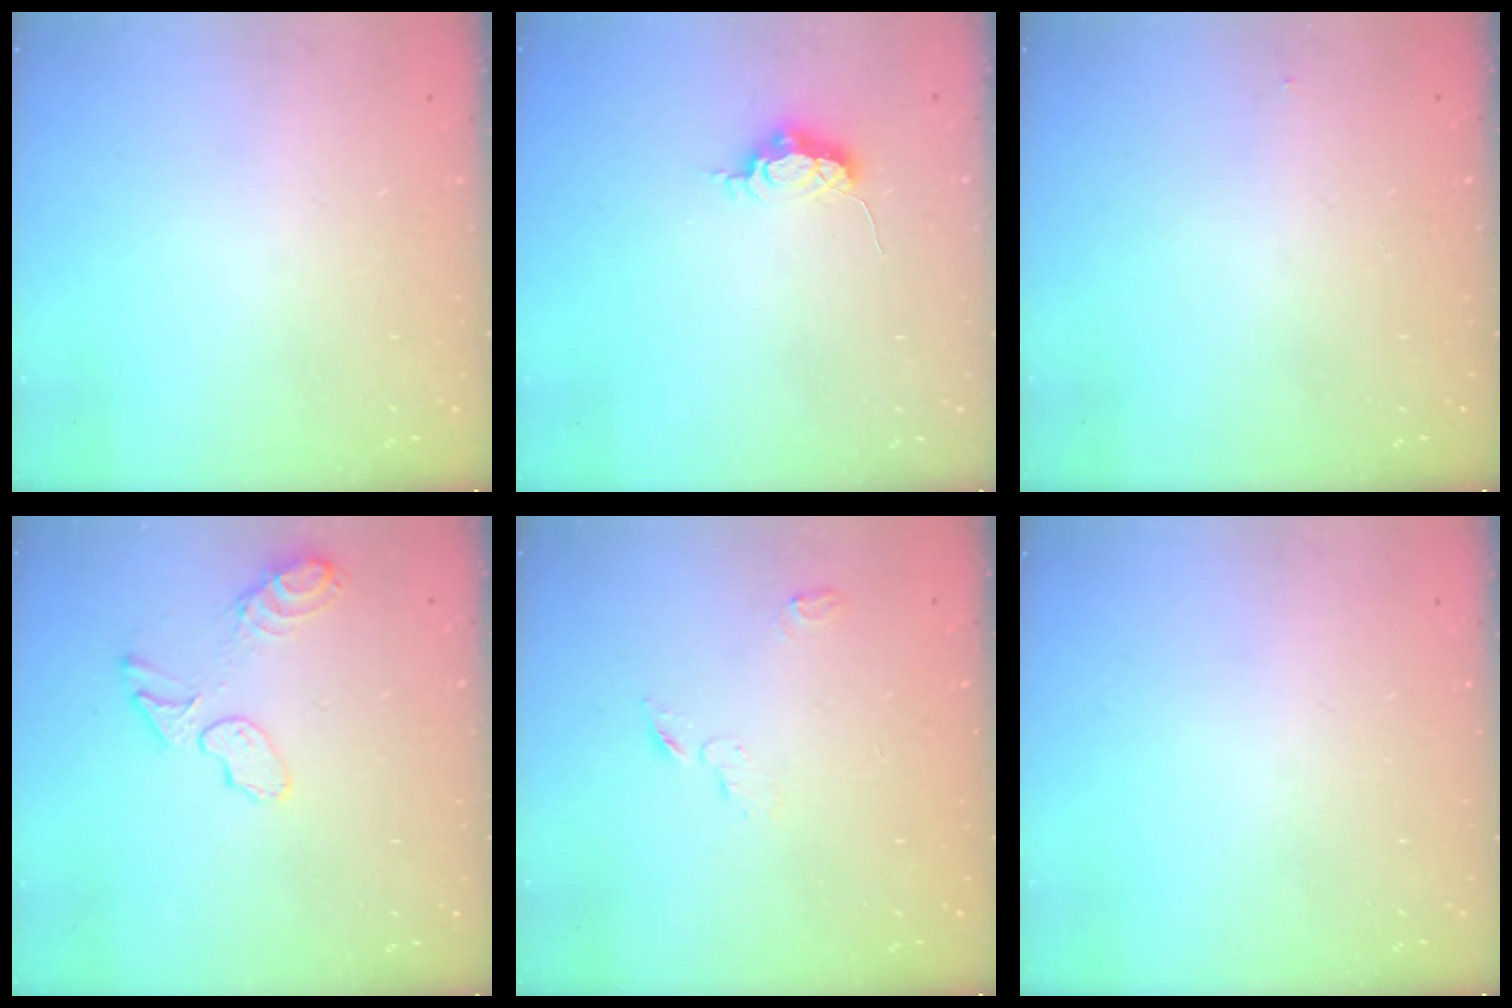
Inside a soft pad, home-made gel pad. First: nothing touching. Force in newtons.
{"total": 5.8, "press": 5.7, "slide": 0.5}
{"total": 5.7, "press": 1.1, "slide": 5.6}
{"total": 9.2, "press": 9.1, "slide": 1.4}
{"total": 3.4, "press": 3.4, "slide": 0.4}
{"total": 0.0}